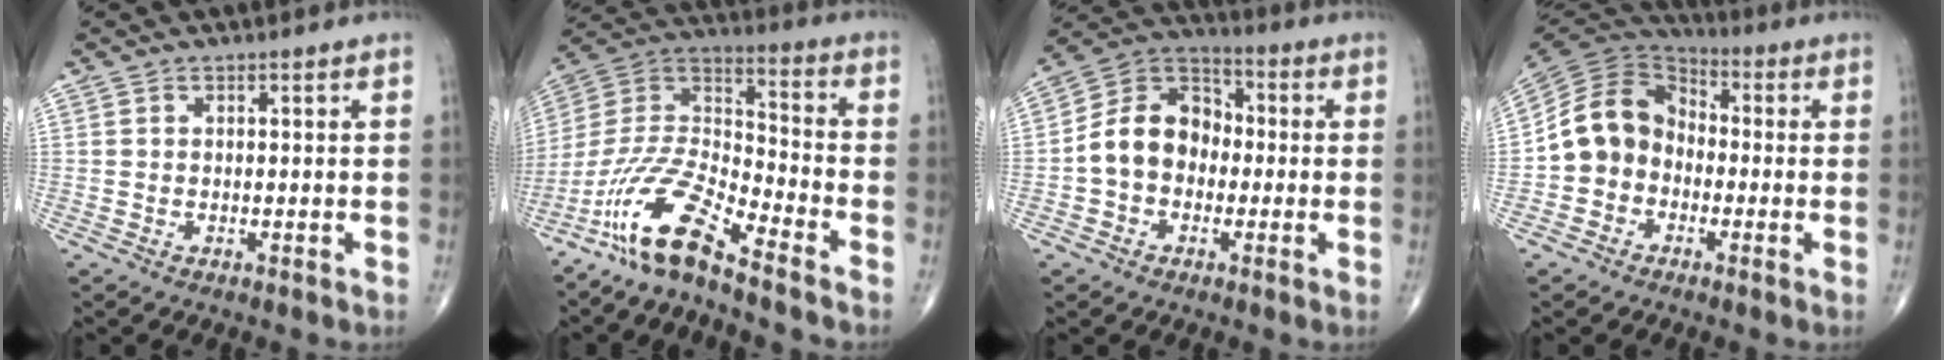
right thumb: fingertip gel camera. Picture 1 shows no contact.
{"total": 14.7, "force": [-11.0, 2.8, 9.4], "torque": [-0.187, 0.073, -0.218]}
{"total": 11.8, "force": [-1.4, 9.2, 7.2], "torque": [-0.101, 0.043, -0.040]}
{"total": 11.9, "force": [-2.4, 10.0, 6.0], "torque": [-0.091, 0.043, -0.059]}